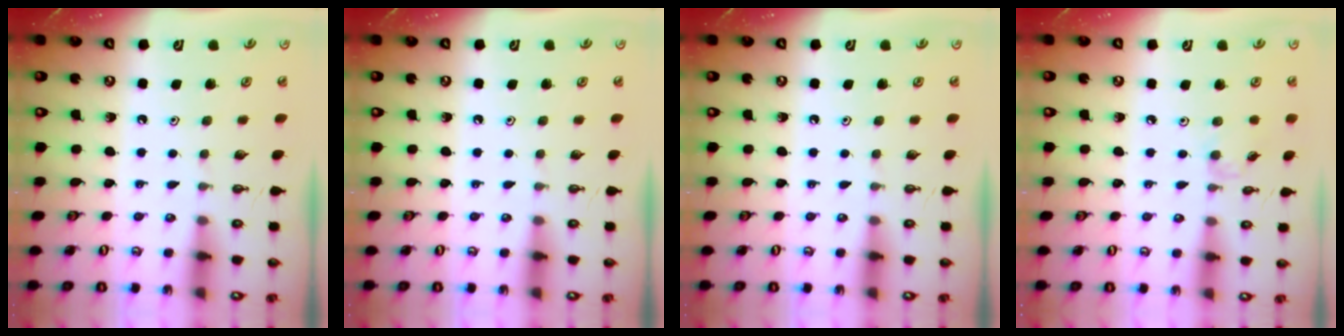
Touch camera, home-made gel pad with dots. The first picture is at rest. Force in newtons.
{"total": 0.0}
{"total": 0.0}
{"total": 2.5, "press": 2.4, "slide": 0.4}